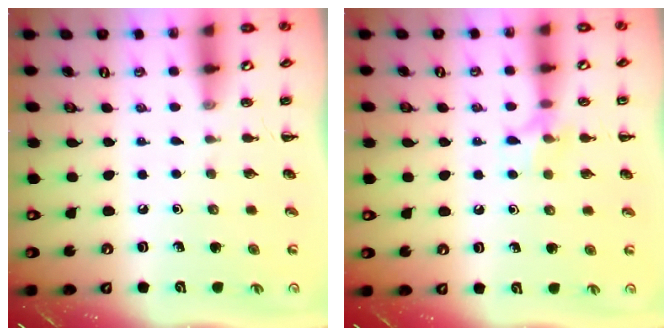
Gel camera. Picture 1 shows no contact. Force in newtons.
{"total": 7.4, "press": 7.2, "slide": 1.3}